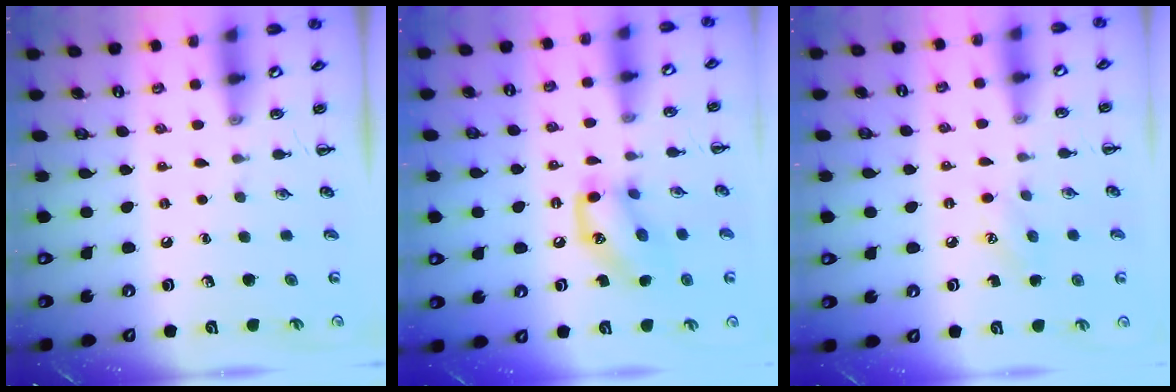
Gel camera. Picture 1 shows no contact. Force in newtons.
{"total": 12.0, "press": 12.0, "slide": 0.7}
{"total": 5.2, "press": 5.0, "slide": 1.4}